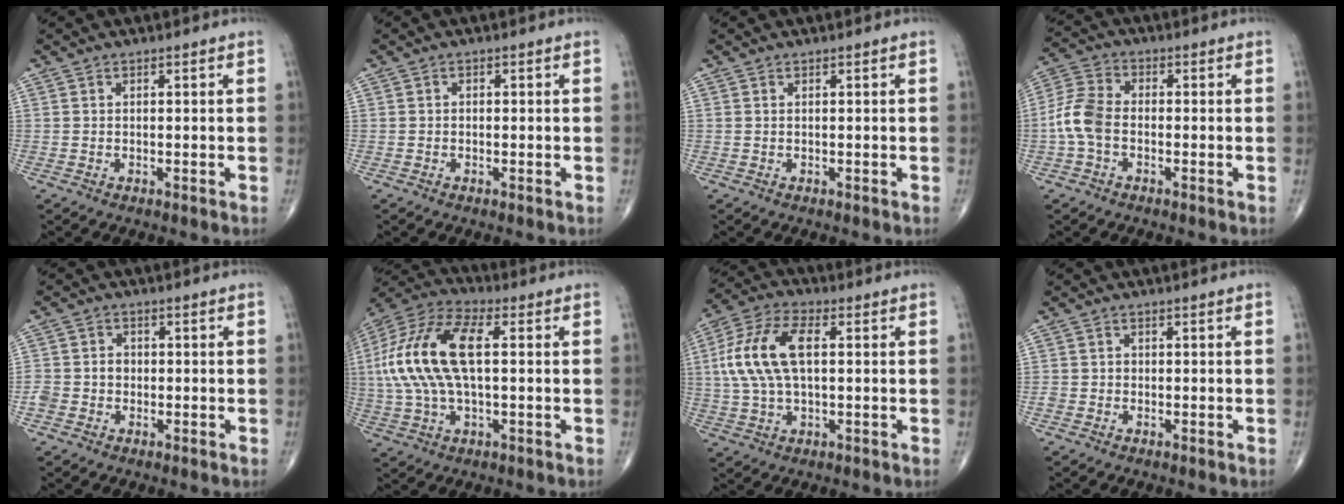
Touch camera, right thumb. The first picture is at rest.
{"total": 0.6, "force": [-0.1, 0.5, 0.3], "torque": [0.002, 0.003, -0.005]}
{"total": 0.0}
{"total": 7.2, "force": [-1.5, 4.6, 5.3], "torque": [-0.116, 0.022, -0.043]}
{"total": 4.2, "force": [-0.9, 3.7, 1.8], "torque": [-0.023, 0.019, -0.016]}
{"total": 18.5, "force": [1.8, 8.5, 16.3], "torque": [-0.351, 0.029, 0.029]}
{"total": 13.7, "force": [1.7, 7.0, 11.7], "torque": [-0.245, 0.021, 0.030]}
{"total": 1.5, "force": [-0.4, 1.3, 0.4], "torque": [0.004, 0.007, -0.009]}